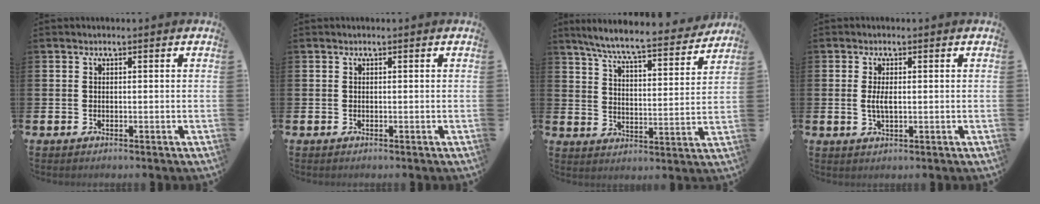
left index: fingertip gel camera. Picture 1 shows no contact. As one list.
[{"total": 0.0}, {"total": 7.8, "force": [7.1, 0.3, 3.1], "torque": [-0.080, -0.052, 0.119]}, {"total": 2.5, "force": [0.1, 1.0, 2.3], "torque": [-0.045, 0.004, 0.000]}]